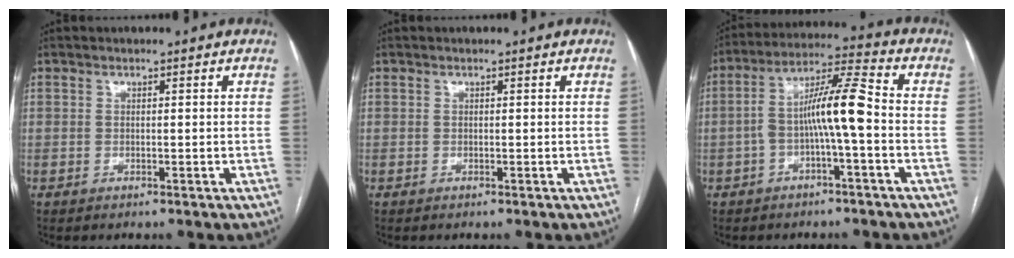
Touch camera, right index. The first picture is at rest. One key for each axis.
{"total": 0.0}
{"total": 9.4, "fx": -1.8, "fy": 0.7, "fz": 9.2, "tx": -0.169, "ty": 0.032, "tz": -0.034}